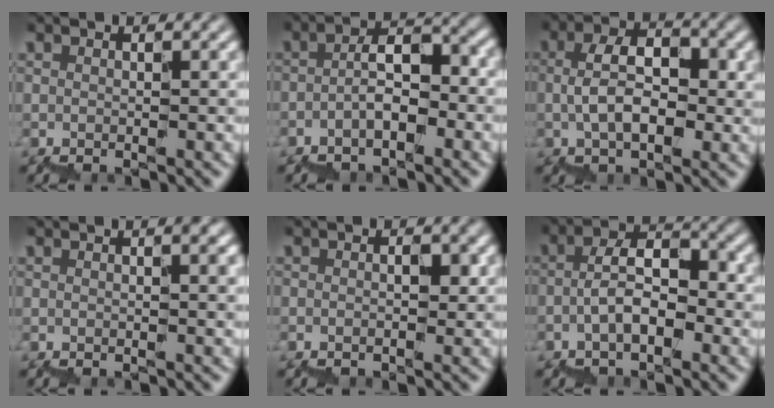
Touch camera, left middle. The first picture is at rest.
{"total": 2.8, "force": [-1.6, 1.0, 2.0], "torque": [-0.047, 0.019, -0.036]}
{"total": 3.8, "force": [0.1, 2.2, 3.1], "torque": [-0.065, 0.015, 0.002]}
{"total": 2.3, "force": [0.6, 0.8, 2.1], "torque": [-0.017, 0.012, 0.006]}
{"total": 0.7, "force": [0.0, 0.5, 0.5], "torque": [-0.013, 0.005, -0.002]}
{"total": 3.2, "force": [-1.1, 1.5, 2.7], "torque": [-0.057, 0.024, -0.027]}